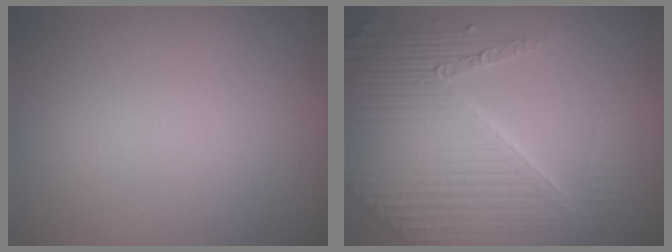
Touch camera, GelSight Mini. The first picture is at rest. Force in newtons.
{"total": 8.2, "press": 5.7, "slide": 5.9}